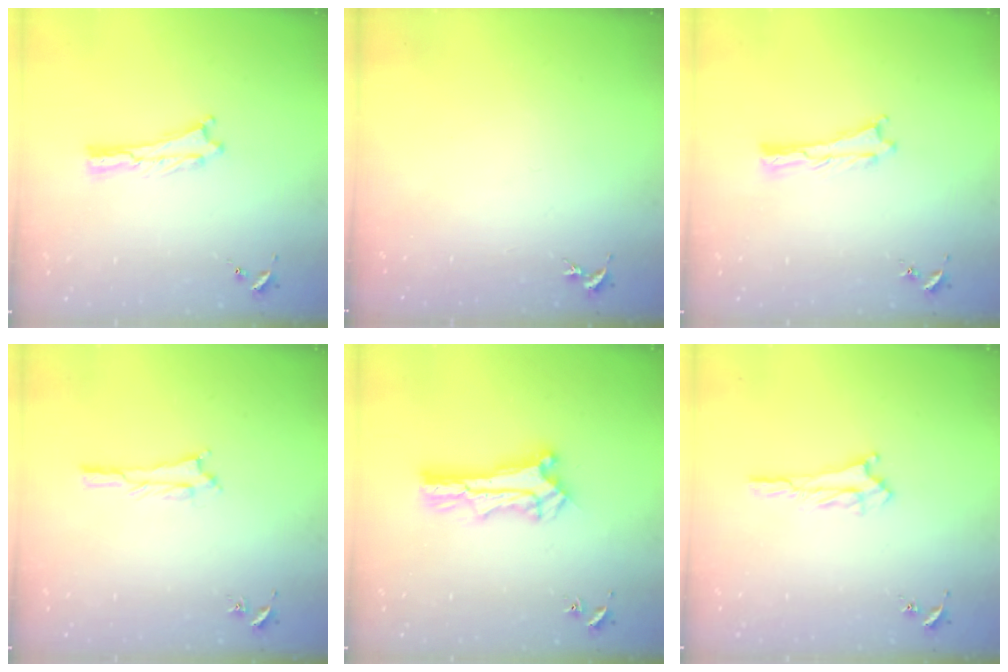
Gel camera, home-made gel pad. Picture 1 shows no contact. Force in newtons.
{"total": 0.0}
{"total": 0.0}
{"total": 1.7, "press": 1.7, "slide": 0.2}
{"total": 2.7, "press": 2.7, "slide": 0.3}
{"total": 1.7, "press": 1.7, "slide": 0.2}